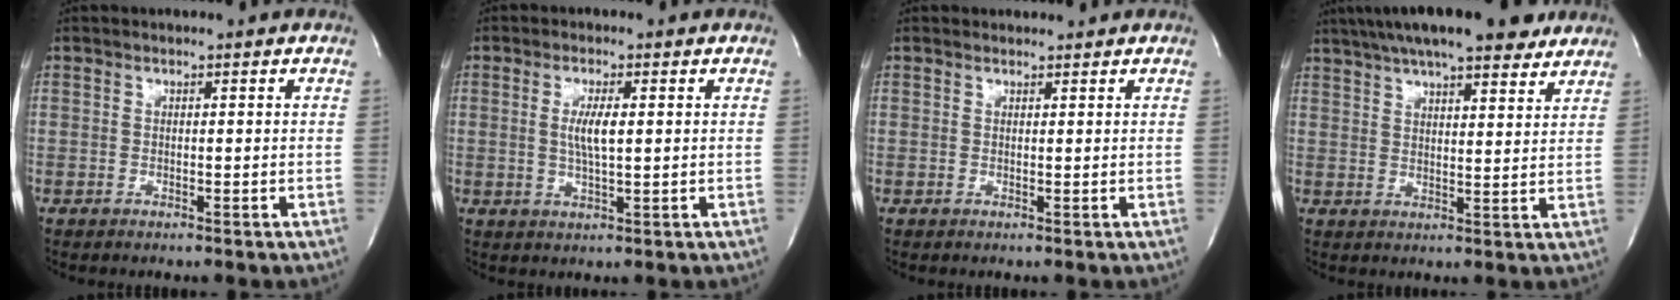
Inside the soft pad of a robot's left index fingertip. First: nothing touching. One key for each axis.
{"total": 4.0, "fx": 0.5, "fy": 0.6, "fz": 4.0, "tx": -0.078, "ty": -0.004, "tz": 0.008}
{"total": 1.0, "fx": 0.9, "fy": 0.3, "fz": -0.1, "tx": -0.007, "ty": 0.005, "tz": 0.016}
{"total": 19.1, "fx": 15.3, "fy": 4.1, "fz": 10.6, "tx": -0.189, "ty": 0.045, "tz": 0.216}